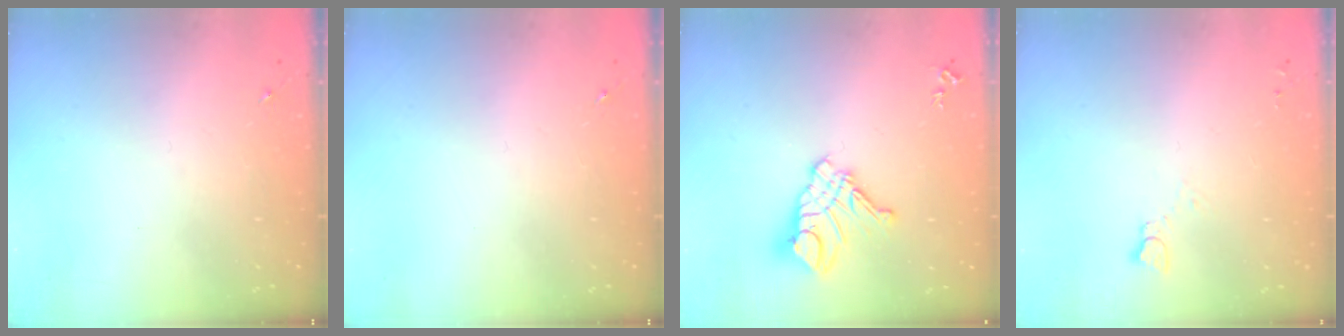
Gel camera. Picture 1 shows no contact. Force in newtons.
{"total": 0.0}
{"total": 12.9, "press": 12.8, "slide": 1.1}
{"total": 2.5, "press": 2.5, "slide": 0.1}